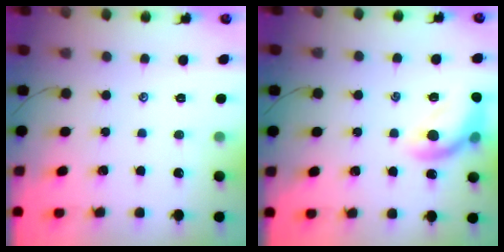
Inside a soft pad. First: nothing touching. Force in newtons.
{"total": 13.1, "press": 13.1, "slide": 1.3}